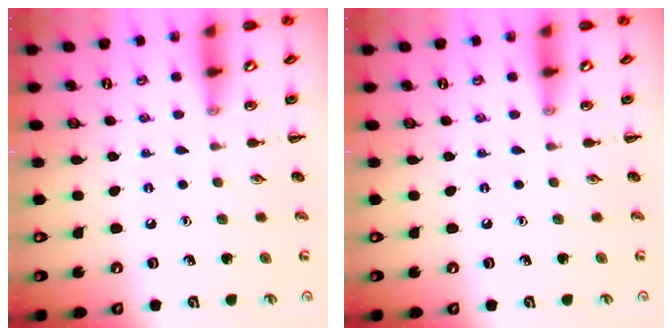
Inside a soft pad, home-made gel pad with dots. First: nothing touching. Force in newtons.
{"total": 0.0}